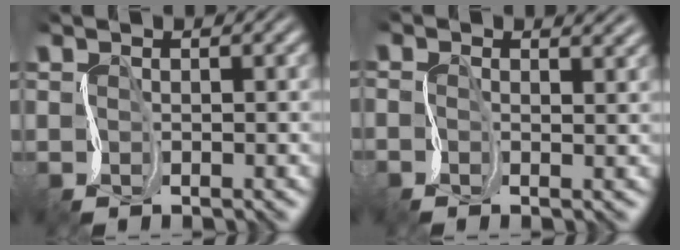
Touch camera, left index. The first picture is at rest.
{"total": 2.0, "force": [0.9, 0.9, 1.5], "torque": [-0.016, 0.001, -0.001]}